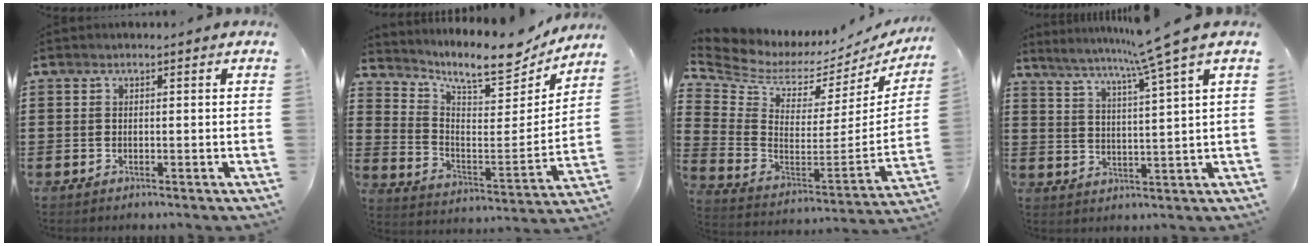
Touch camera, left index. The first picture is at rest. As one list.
[{"total": 8.9, "force": [7.8, 1.5, 4.0], "torque": [-0.091, -0.062, 0.124]}, {"total": 4.1, "force": [3.2, 2.1, 1.4], "torque": [-0.057, -0.047, 0.050]}, {"total": 6.9, "force": [5.2, -2.1, 3.9], "torque": [-0.094, -0.036, 0.081]}]